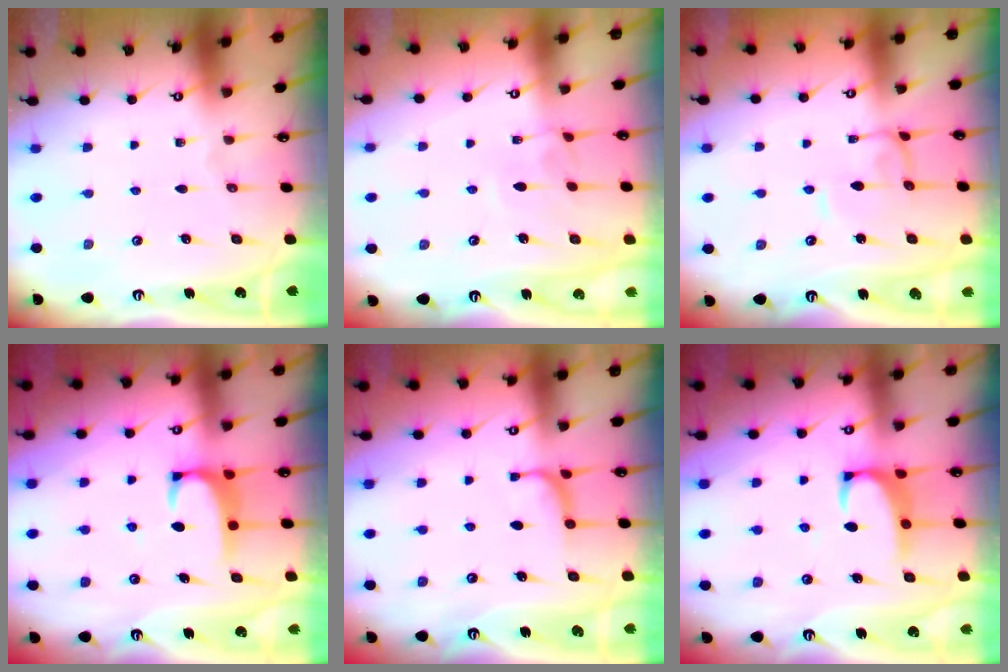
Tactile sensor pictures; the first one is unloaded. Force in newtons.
{"total": 3.0, "press": 3.0, "slide": 0.3}
{"total": 0.9, "press": 0.9, "slide": 0.4}
{"total": 2.0, "press": 1.9, "slide": 0.3}
{"total": 0.7, "press": 0.3, "slide": 0.7}
{"total": 2.5, "press": 2.4, "slide": 0.8}